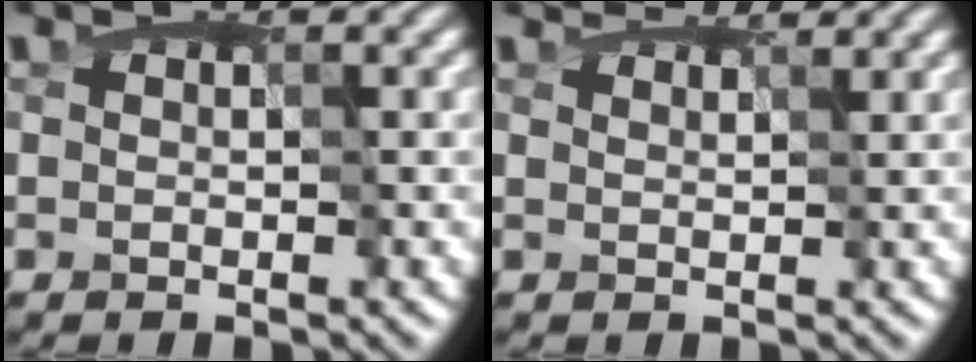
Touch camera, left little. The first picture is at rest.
{"total": 2.9, "force": [2.8, 0.3, 0.7], "torque": [-0.028, 0.004, 0.038]}